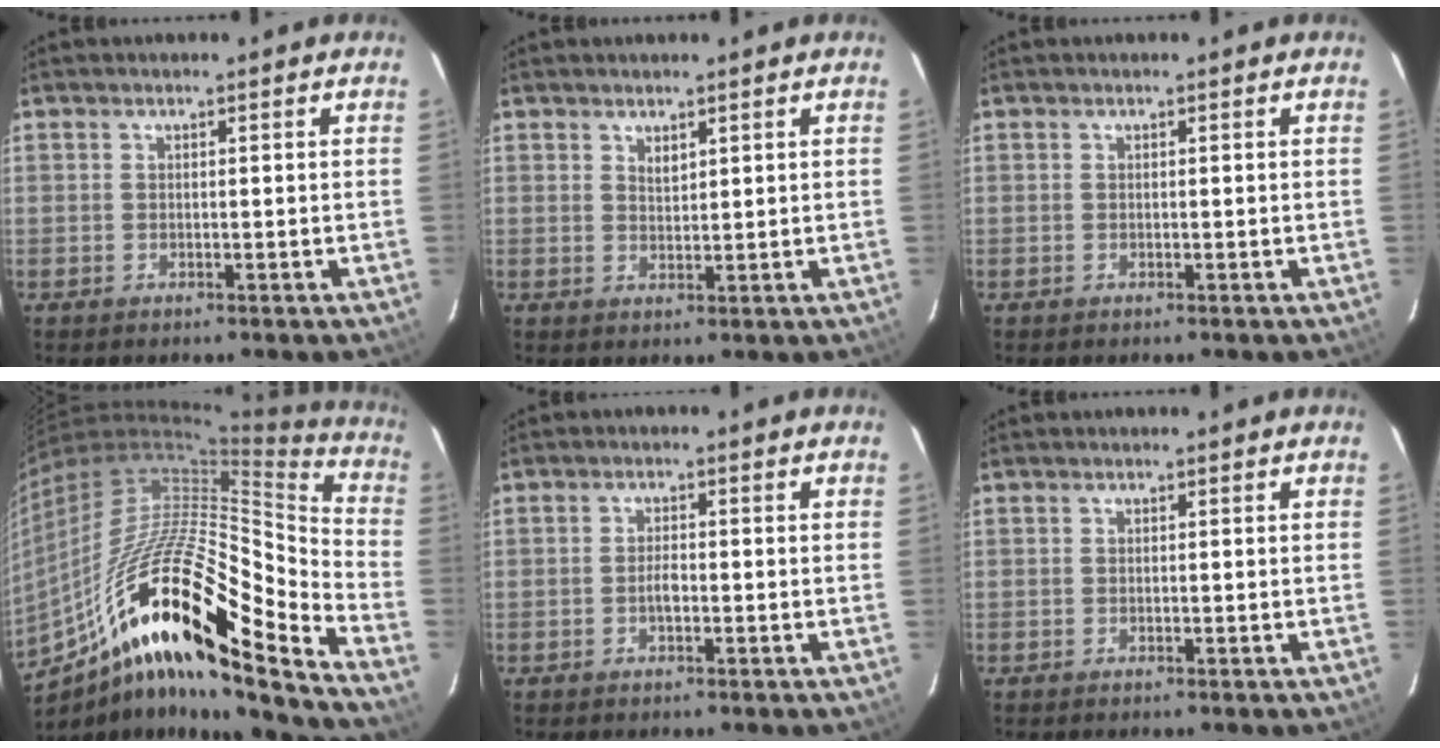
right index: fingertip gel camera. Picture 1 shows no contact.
{"total": 1.7, "force": [1.3, 0.8, 0.9], "torque": [-0.013, 0.000, 0.024]}
{"total": 0.0}
{"total": 27.2, "force": [-12.5, 5.7, 23.5], "torque": [-0.394, -0.052, -0.229]}
{"total": 1.9, "force": [-0.7, 0.8, 1.6], "torque": [-0.031, 0.005, -0.014]}
{"total": 0.0}